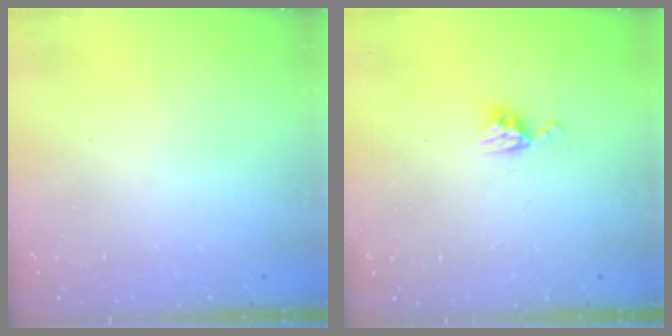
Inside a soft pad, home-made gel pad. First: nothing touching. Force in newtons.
{"total": 5.9, "press": 5.9, "slide": 0.5}